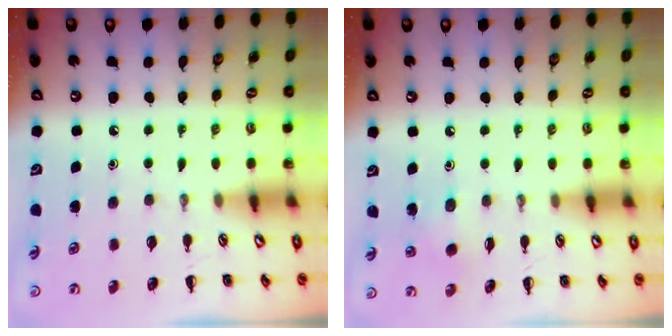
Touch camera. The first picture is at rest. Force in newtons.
{"total": 3.5, "press": 3.4, "slide": 0.7}